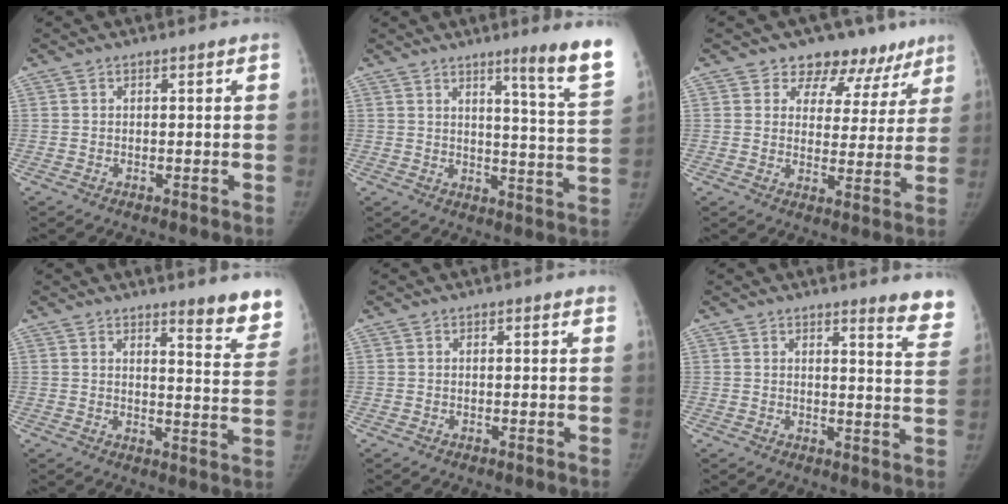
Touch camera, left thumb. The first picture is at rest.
{"total": 11.6, "force": [7.7, -0.6, 8.7], "torque": [-0.109, -0.063, 0.097]}
{"total": 11.5, "force": [8.3, 7.5, 2.4], "torque": [0.029, -0.035, 0.093]}
{"total": 9.2, "force": [7.3, 1.6, 5.3], "torque": [-0.036, -0.054, 0.082]}
{"total": 0.5, "force": [0.5, 0.1, 0.2], "torque": [0.002, 0.003, 0.004]}
{"total": 7.9, "force": [6.7, 0.7, 4.0], "torque": [-0.025, -0.052, 0.061]}